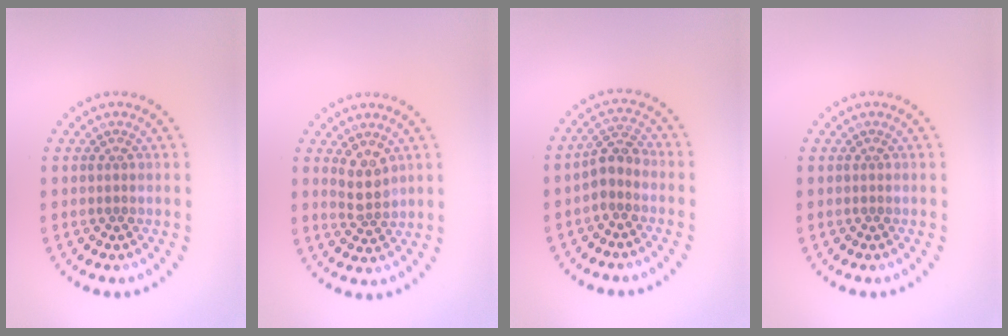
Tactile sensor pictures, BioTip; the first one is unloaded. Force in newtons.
{"total": 2.5, "press": 2.2, "slide": 1.1}
{"total": 2.4, "press": 2.1, "slide": 1.2}
{"total": 0.0}